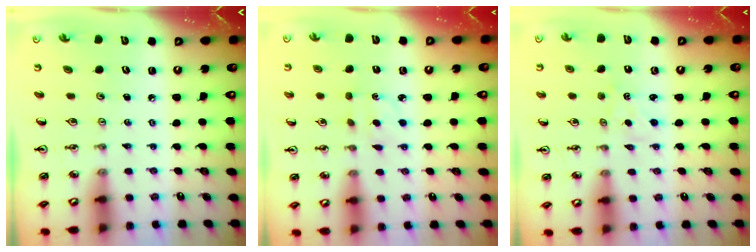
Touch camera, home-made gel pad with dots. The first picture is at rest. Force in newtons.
{"total": 2.2, "press": 2.1, "slide": 0.6}
{"total": 1.2, "press": 1.1, "slide": 0.2}